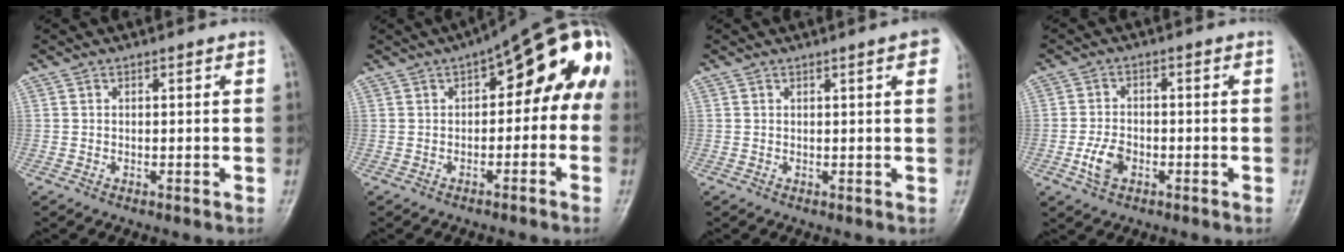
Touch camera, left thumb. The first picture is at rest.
{"total": 15.6, "force": [1.3, 7.7, 13.6], "torque": [-0.140, 0.046, 0.003]}
{"total": 3.6, "force": [1.6, 0.7, 3.2], "torque": [-0.029, 0.002, 0.014]}
{"total": 5.2, "force": [-2.0, 3.4, 3.3], "torque": [-0.060, 0.010, -0.040]}